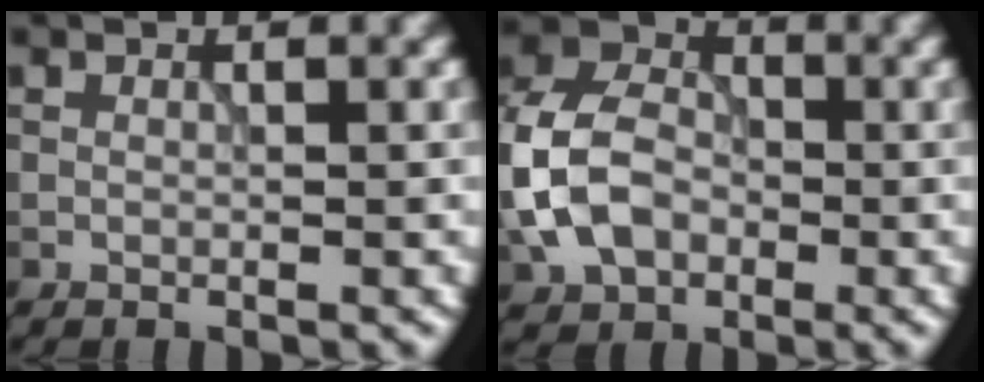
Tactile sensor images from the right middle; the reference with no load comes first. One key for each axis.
{"total": 7.4, "fx": -1.7, "fy": 5.4, "fz": 4.7, "tx": -0.100, "ty": 0.012, "tz": -0.047}